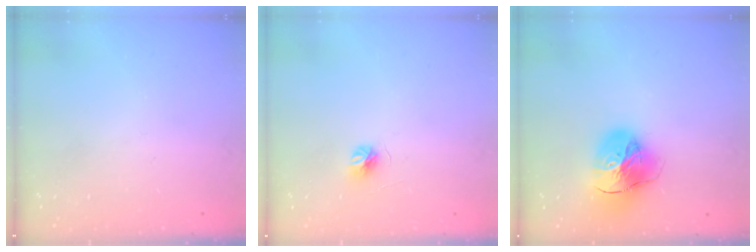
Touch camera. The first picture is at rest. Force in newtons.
{"total": 4.5, "press": 4.5, "slide": 0.4}
{"total": 17.8, "press": 17.7, "slide": 2.1}